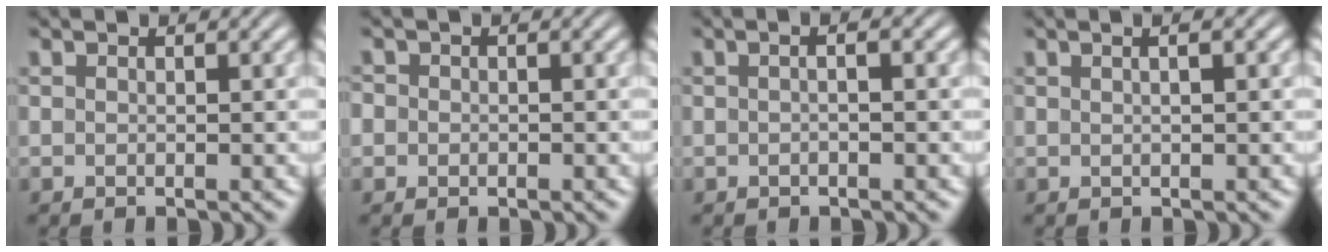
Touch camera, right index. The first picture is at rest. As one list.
[{"total": 2.0, "force": [-0.3, 1.9, 0.6], "torque": [-0.025, -0.007, -0.009]}, {"total": 1.7, "force": [-0.2, 0.3, 1.6], "torque": [-0.019, 0.010, -0.009]}, {"total": 1.4, "force": [0.3, 0.0, 1.4], "torque": [-0.011, 0.007, 0.004]}]